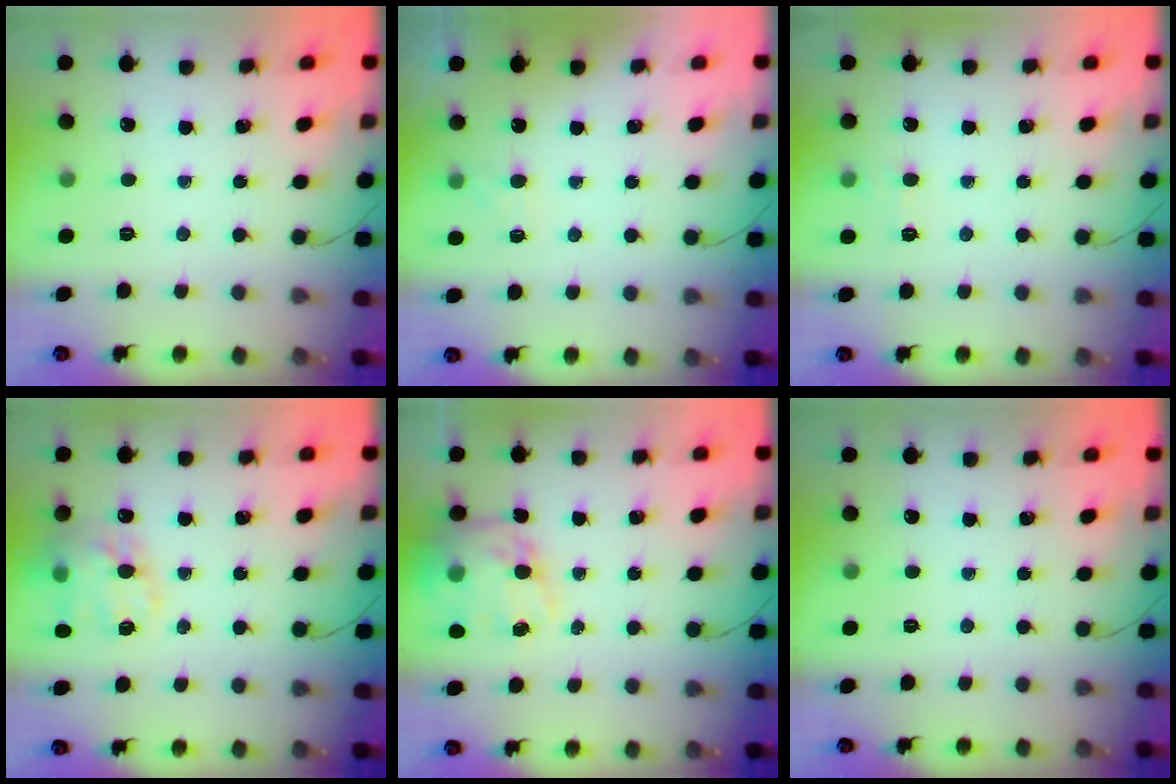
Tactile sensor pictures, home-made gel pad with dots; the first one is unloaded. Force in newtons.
{"total": 4.9, "press": 4.6, "slide": 1.5}
{"total": 6.5, "press": 6.3, "slide": 1.5}
{"total": 17.1, "press": 16.9, "slide": 3.0}
{"total": 14.1, "press": 13.7, "slide": 3.3}
{"total": 0.0}